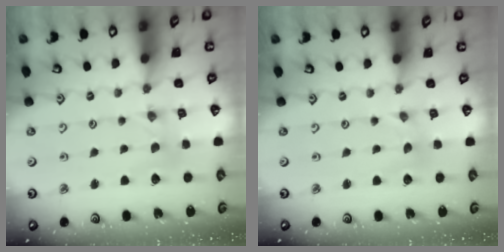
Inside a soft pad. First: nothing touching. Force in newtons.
{"total": 0.0}